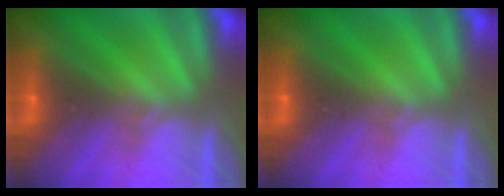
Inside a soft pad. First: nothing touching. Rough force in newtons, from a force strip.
{"total": 0.0}